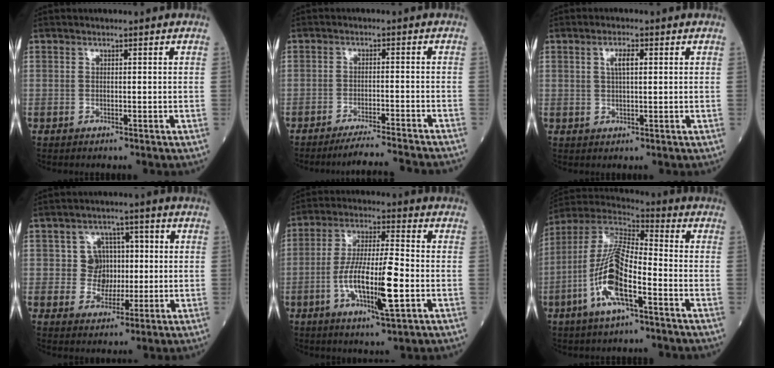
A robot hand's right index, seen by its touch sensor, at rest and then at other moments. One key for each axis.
{"total": 10.9, "fx": -10.1, "fy": -0.9, "fz": 3.8, "tx": -0.036, "ty": -0.022, "tz": -0.143}
{"total": 2.8, "fx": 0.9, "fy": 0.7, "fz": 2.5, "tx": -0.049, "ty": 0.004, "tz": 0.017}
{"total": 5.8, "fx": 0.3, "fy": 5.4, "fz": 1.9, "tx": -0.021, "ty": 0.020, "tz": 0.006}
{"total": 12.1, "fx": -3.3, "fy": 1.5, "fz": 11.6, "tx": -0.215, "ty": -0.004, "tz": -0.060}
{"total": 13.6, "fx": -4.7, "fy": 3.0, "fz": 12.4, "tx": -0.261, "ty": 0.001, "tz": -0.094}